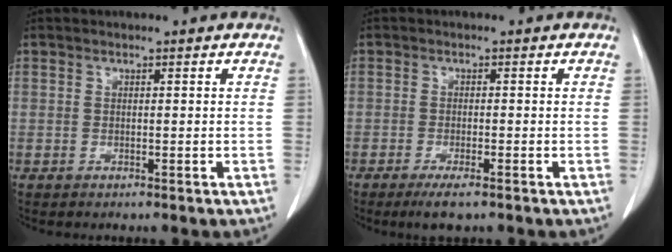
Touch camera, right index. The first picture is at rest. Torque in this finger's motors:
{"motor_torque": [0.39, -0.34, 0.19, 0.04]}